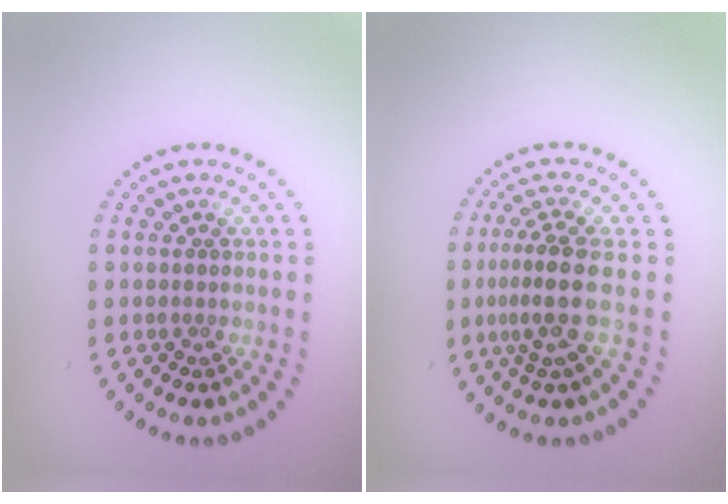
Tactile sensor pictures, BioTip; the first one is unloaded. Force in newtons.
{"total": 3.3, "press": 2.7, "slide": 1.9}